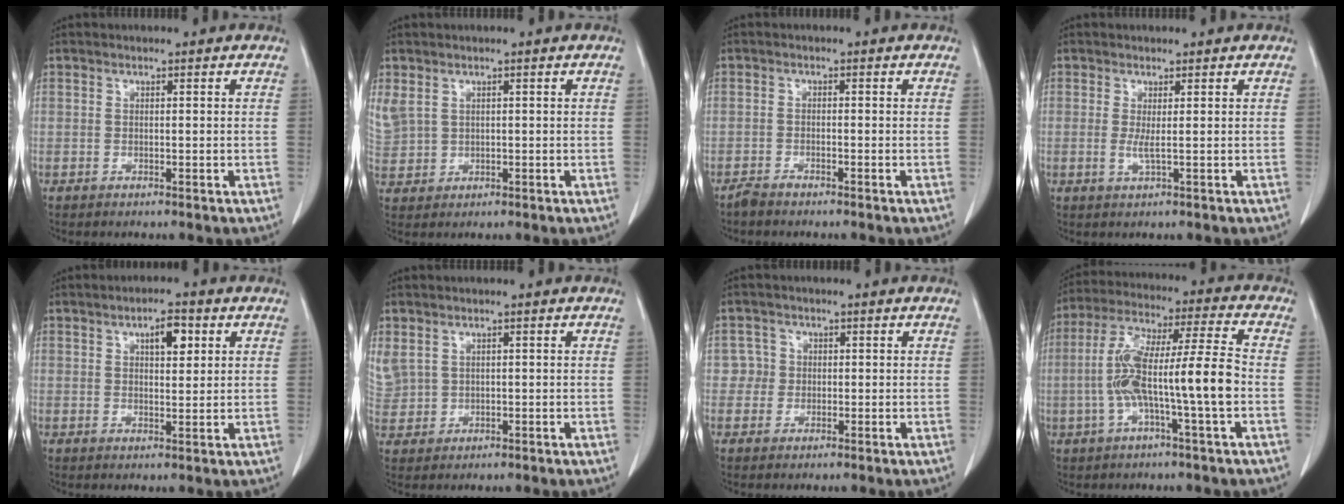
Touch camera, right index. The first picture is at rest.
{"total": 7.2, "force": [2.6, 5.7, 3.5], "torque": [-0.117, 0.016, 0.066]}
{"total": 1.5, "force": [-1.4, 0.2, 0.7], "torque": [-0.018, -0.003, -0.026]}
{"total": 1.6, "force": [0.1, -0.1, 1.6], "torque": [-0.037, -0.004, 0.004]}
{"total": 4.4, "force": [1.9, 1.6, 3.7], "torque": [-0.058, 0.003, 0.030]}
{"total": 7.8, "force": [2.3, 6.5, 3.5], "torque": [-0.117, 0.020, 0.063]}
{"total": 2.5, "force": [0.2, 2.5, -0.3], "torque": [0.023, 0.007, -0.003]}
{"total": 13.4, "force": [-2.5, 0.4, 13.1], "torque": [-0.255, 0.024, -0.050]}